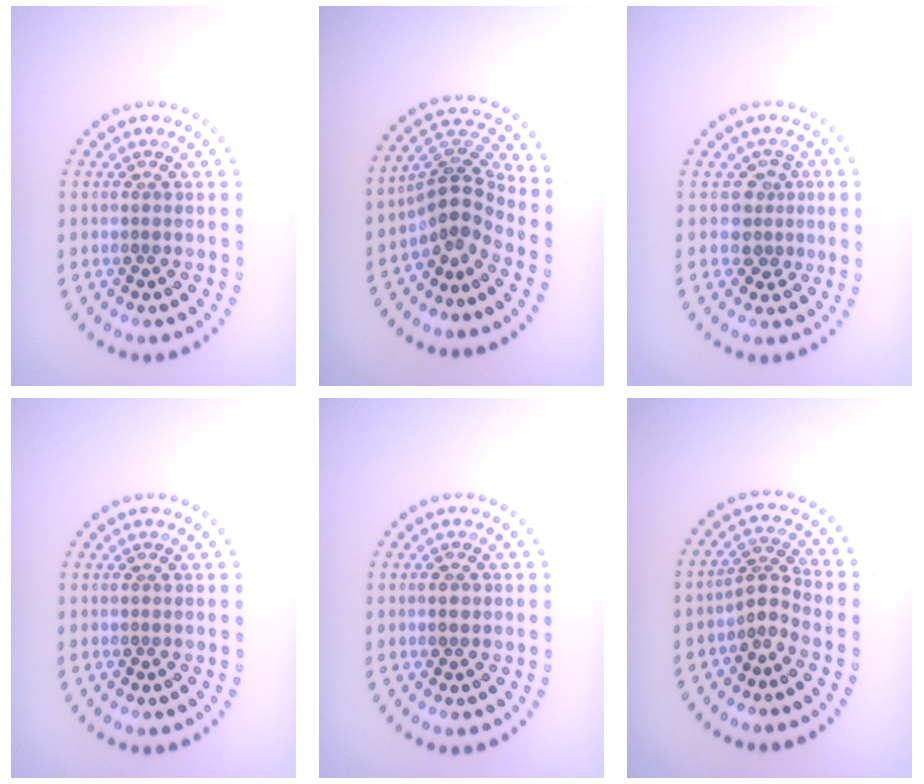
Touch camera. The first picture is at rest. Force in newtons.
{"total": 3.9, "press": 2.7, "slide": 2.8}
{"total": 2.4, "press": 1.9, "slide": 1.5}
{"total": 0.0}
{"total": 1.2, "press": 1.2, "slide": 0.0}
{"total": 2.3, "press": 1.6, "slide": 1.7}